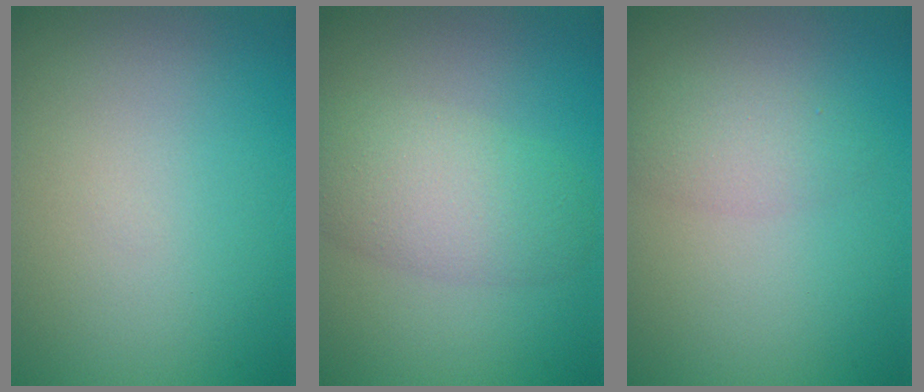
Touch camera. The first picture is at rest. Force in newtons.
{"total": 4.7, "press": 4.7, "slide": 0.2}
{"total": 2.2, "press": 2.2, "slide": 0.1}